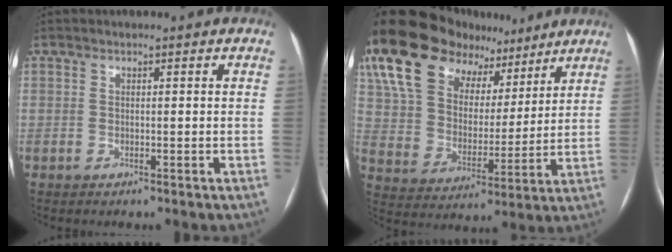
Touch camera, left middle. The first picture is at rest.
{"total": 18.2, "force": [12.9, 9.6, 8.6], "torque": [-0.157, 0.051, 0.228]}